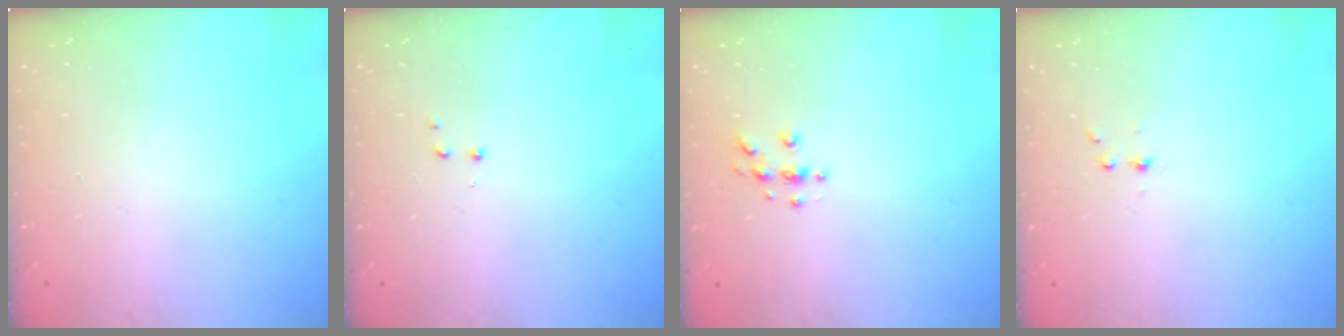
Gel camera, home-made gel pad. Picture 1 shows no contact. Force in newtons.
{"total": 3.0, "press": 2.9, "slide": 0.7}
{"total": 3.7, "press": 3.7, "slide": 0.4}
{"total": 2.8, "press": 2.4, "slide": 1.5}